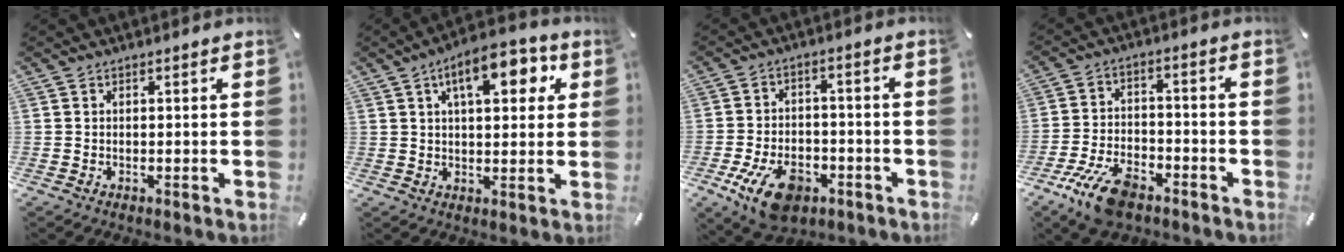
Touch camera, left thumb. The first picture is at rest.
{"total": 11.5, "force": [5.0, 5.3, 8.9], "torque": [-0.123, -0.007, 0.078]}
{"total": 11.5, "force": [-5.5, 6.8, 7.5], "torque": [-0.136, 0.023, -0.096]}
{"total": 11.1, "force": [-7.0, 5.1, 6.9], "torque": [-0.141, 0.036, -0.130]}